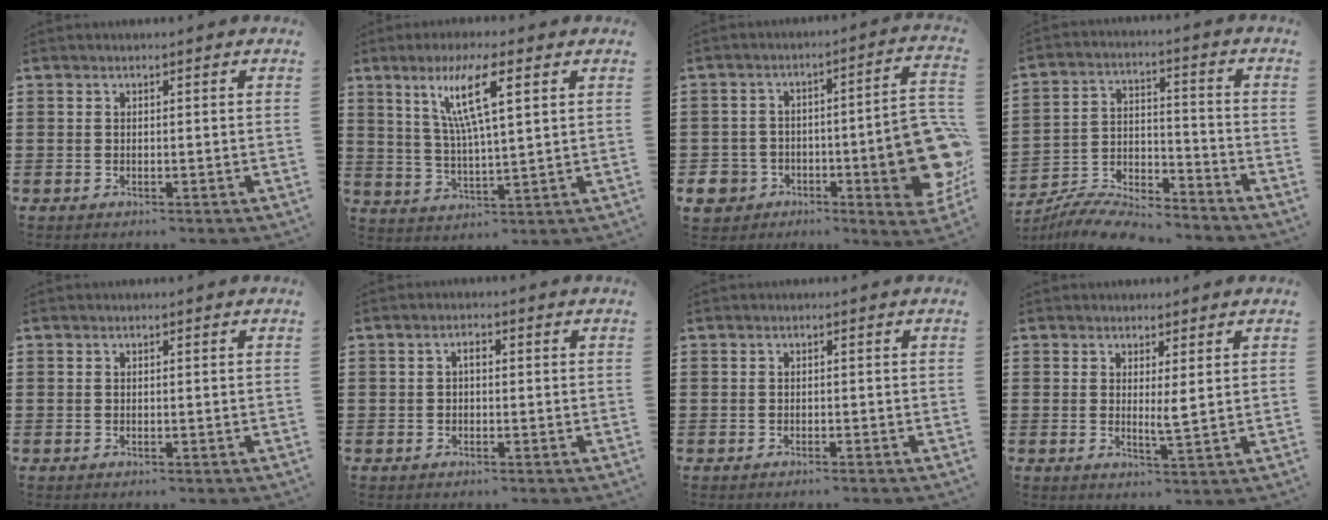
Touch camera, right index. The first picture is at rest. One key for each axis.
{"total": 8.8, "fx": 3.8, "fy": 1.3, "fz": 7.8, "tx": -0.161, "ty": 0.005, "tz": 0.063}
{"total": 12.1, "fx": -4.1, "fy": 6.1, "fz": 9.7, "tx": -0.135, "ty": 0.009, "tz": -0.068}
{"total": 7.7, "fx": -7.5, "fy": 1.1, "fz": 1.4, "tx": -0.031, "ty": 0.010, "tz": -0.148}
{"total": 0.0}
{"total": 1.4, "fx": -0.3, "fy": 0.7, "fz": 1.2, "tx": -0.025, "ty": 0.003, "tz": -0.006}
{"total": 0.5, "fx": -0.5, "fy": -0.1, "fz": 0.2, "tx": -0.005, "ty": -0.002, "tz": -0.010}
{"total": 2.6, "fx": 1.2, "fy": -0.1, "fz": 2.3, "tx": -0.041, "ty": -0.008, "tz": 0.018}